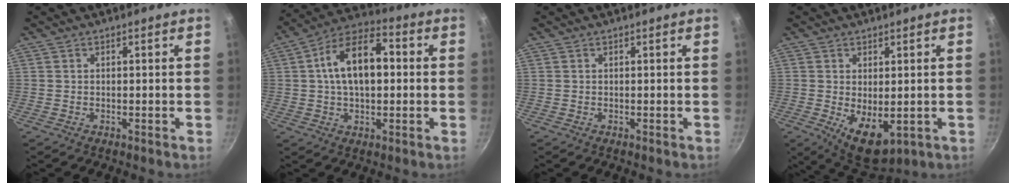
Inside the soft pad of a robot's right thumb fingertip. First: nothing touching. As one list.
[{"total": 14.2, "force": [1.6, 7.9, 11.7], "torque": [-0.191, 0.029, 0.017]}, {"total": 0.0}, {"total": 9.1, "force": [-1.9, 4.8, 7.5], "torque": [-0.106, -0.013, -0.010]}]